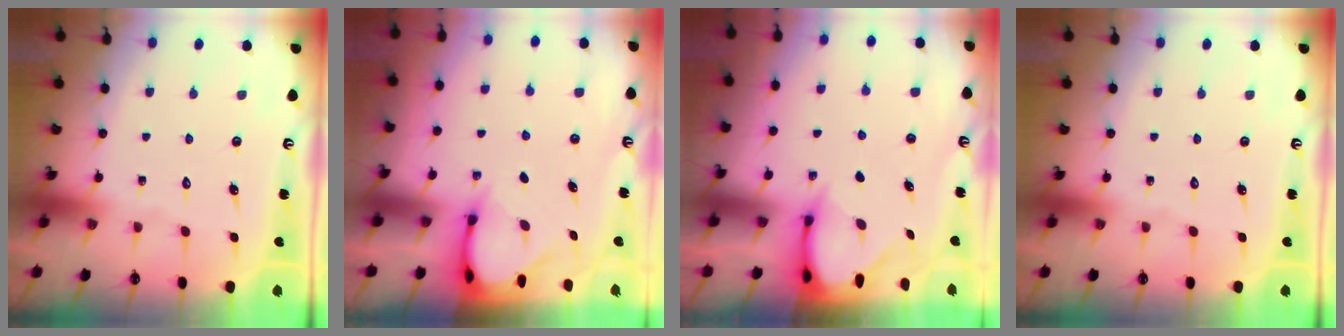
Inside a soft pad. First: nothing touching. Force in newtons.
{"total": 3.0, "press": 3.0, "slide": 0.2}
{"total": 3.4, "press": 3.4, "slide": 0.3}
{"total": 0.0}